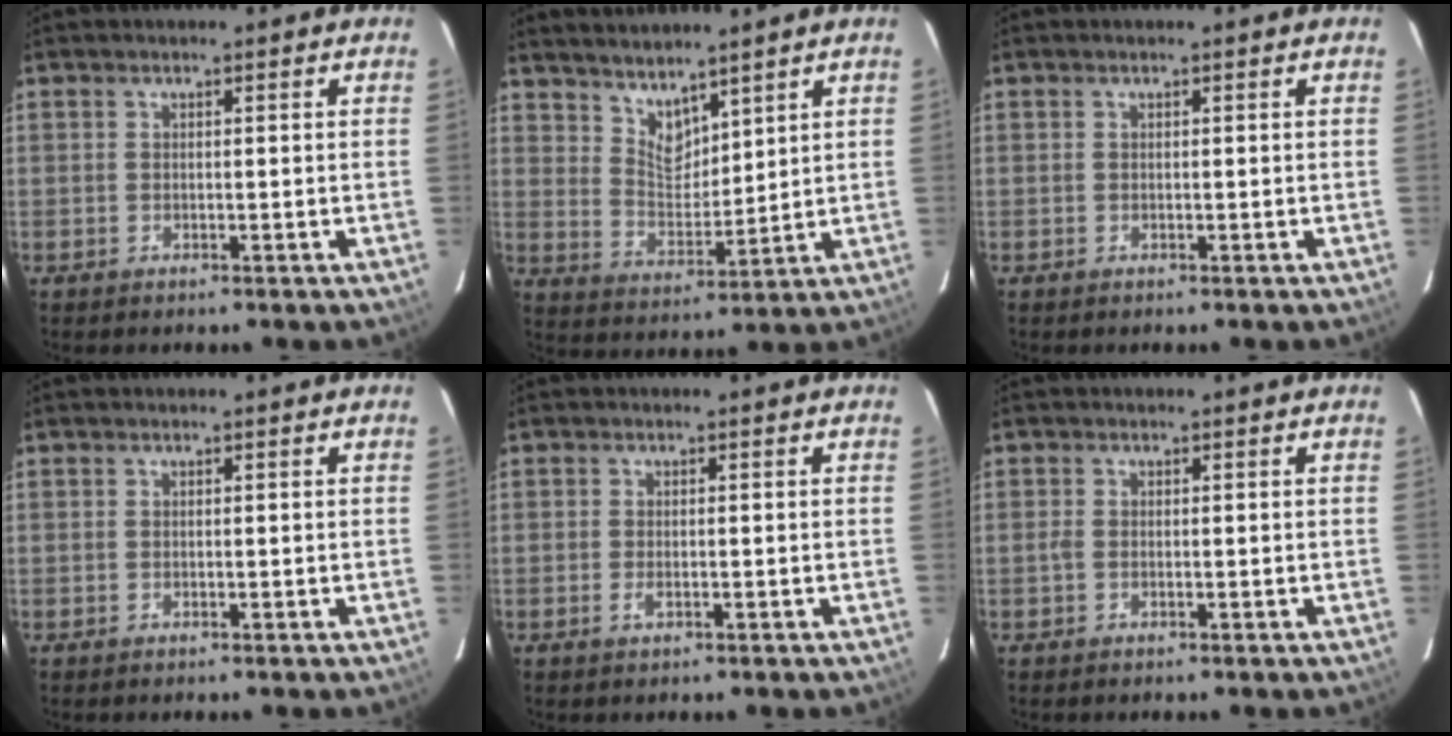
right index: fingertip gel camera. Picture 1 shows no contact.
{"total": 8.0, "force": [6.6, 3.1, 3.3], "torque": [-0.050, 0.001, 0.130]}
{"total": 0.0}
{"total": 0.0}
{"total": 1.4, "force": [-0.6, 0.7, 1.0], "torque": [-0.021, -0.001, -0.012]}
{"total": 0.7, "force": [-0.3, 0.4, 0.5], "torque": [-0.012, 0.002, -0.008]}